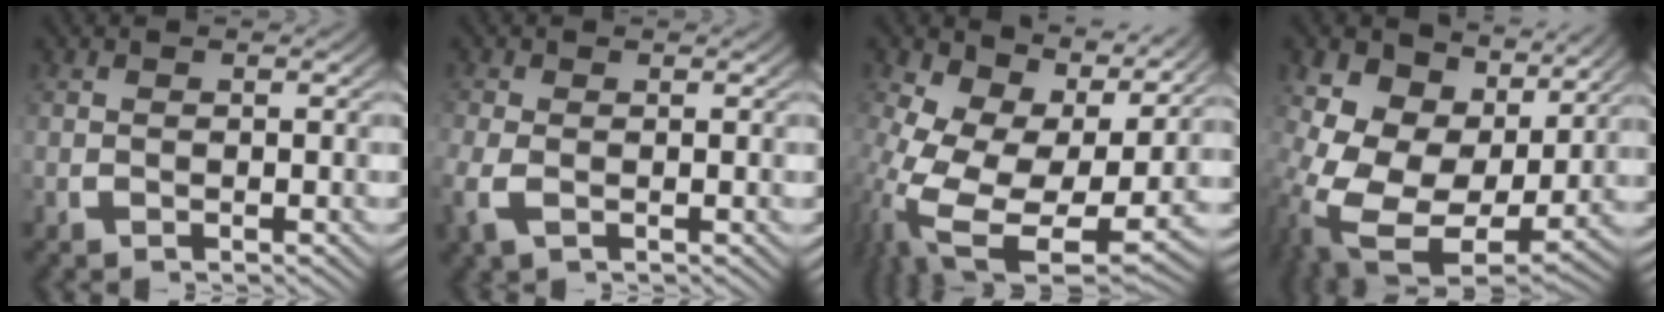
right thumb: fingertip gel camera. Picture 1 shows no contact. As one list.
[{"total": 2.2, "force": [-0.7, 1.4, 1.6], "torque": [-0.046, -0.009, -0.006]}, {"total": 12.1, "force": [-0.4, 7.2, 9.7], "torque": [-0.237, -0.073, 0.033]}, {"total": 12.1, "force": [-0.3, 8.4, 8.7], "torque": [-0.224, -0.071, 0.021]}]